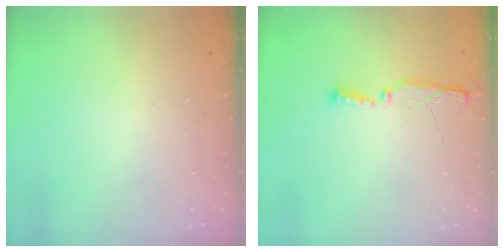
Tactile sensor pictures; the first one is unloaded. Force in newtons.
{"total": 5.0, "press": 4.9, "slide": 0.9}